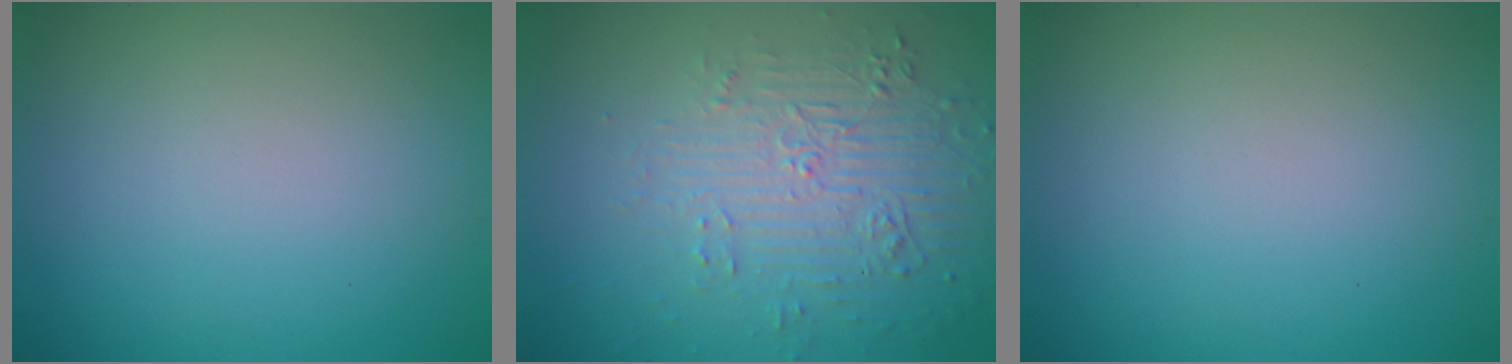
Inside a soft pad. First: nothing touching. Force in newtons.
{"total": 4.6, "press": 3.2, "slide": 3.2}
{"total": 0.0}